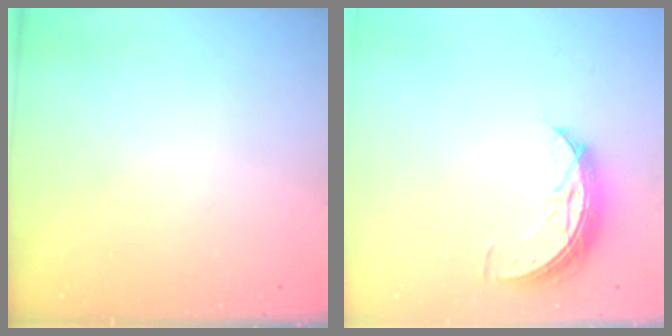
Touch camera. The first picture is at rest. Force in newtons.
{"total": 8.4, "press": 8.4, "slide": 0.4}